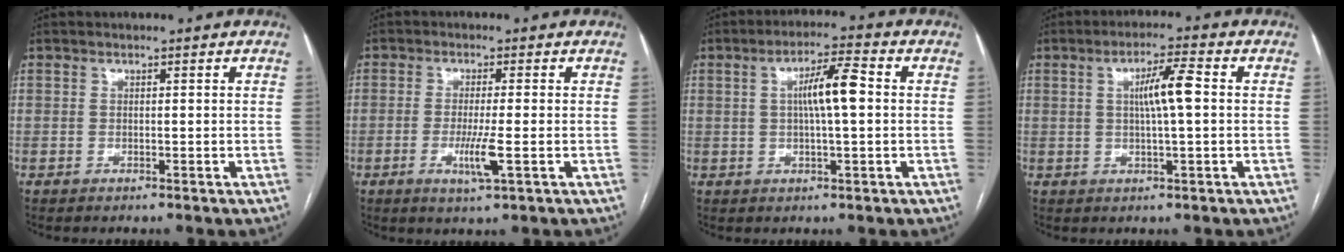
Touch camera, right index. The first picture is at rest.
{"total": 4.6, "force": [-1.4, -0.1, 4.4], "torque": [-0.089, -0.012, -0.025]}
{"total": 6.9, "force": [0.7, 0.8, 6.8], "torque": [-0.120, 0.014, 0.009]}
{"total": 5.8, "force": [0.7, 0.4, 5.7], "torque": [-0.101, 0.010, 0.012]}